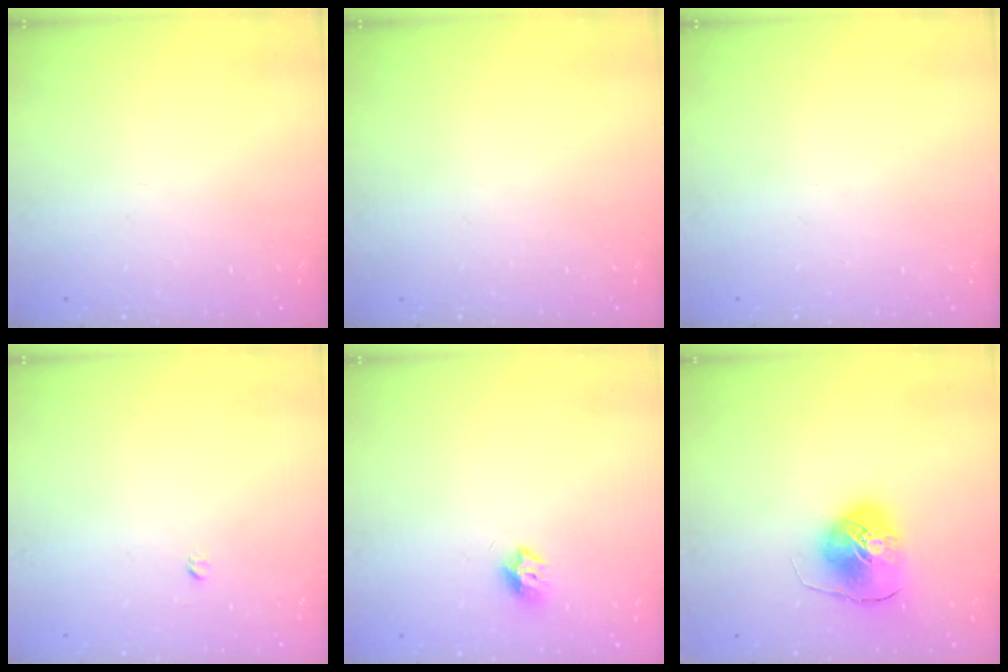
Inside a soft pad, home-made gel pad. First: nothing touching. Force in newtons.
{"total": 0.0}
{"total": 0.0}
{"total": 2.5, "press": 2.5, "slide": 0.2}
{"total": 7.6, "press": 7.6, "slide": 0.7}
{"total": 9.3, "press": 9.2, "slide": 1.0}